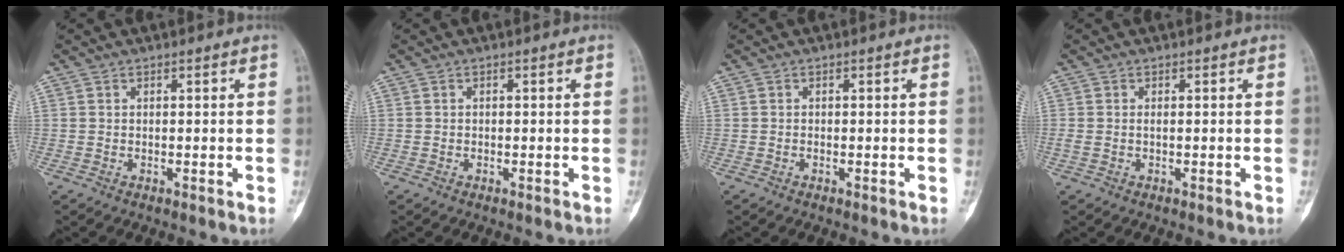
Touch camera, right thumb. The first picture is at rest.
{"total": 0.0}
{"total": 0.0}
{"total": 1.3, "force": [-0.1, 0.7, 1.1], "torque": [-0.031, 0.002, 0.001]}